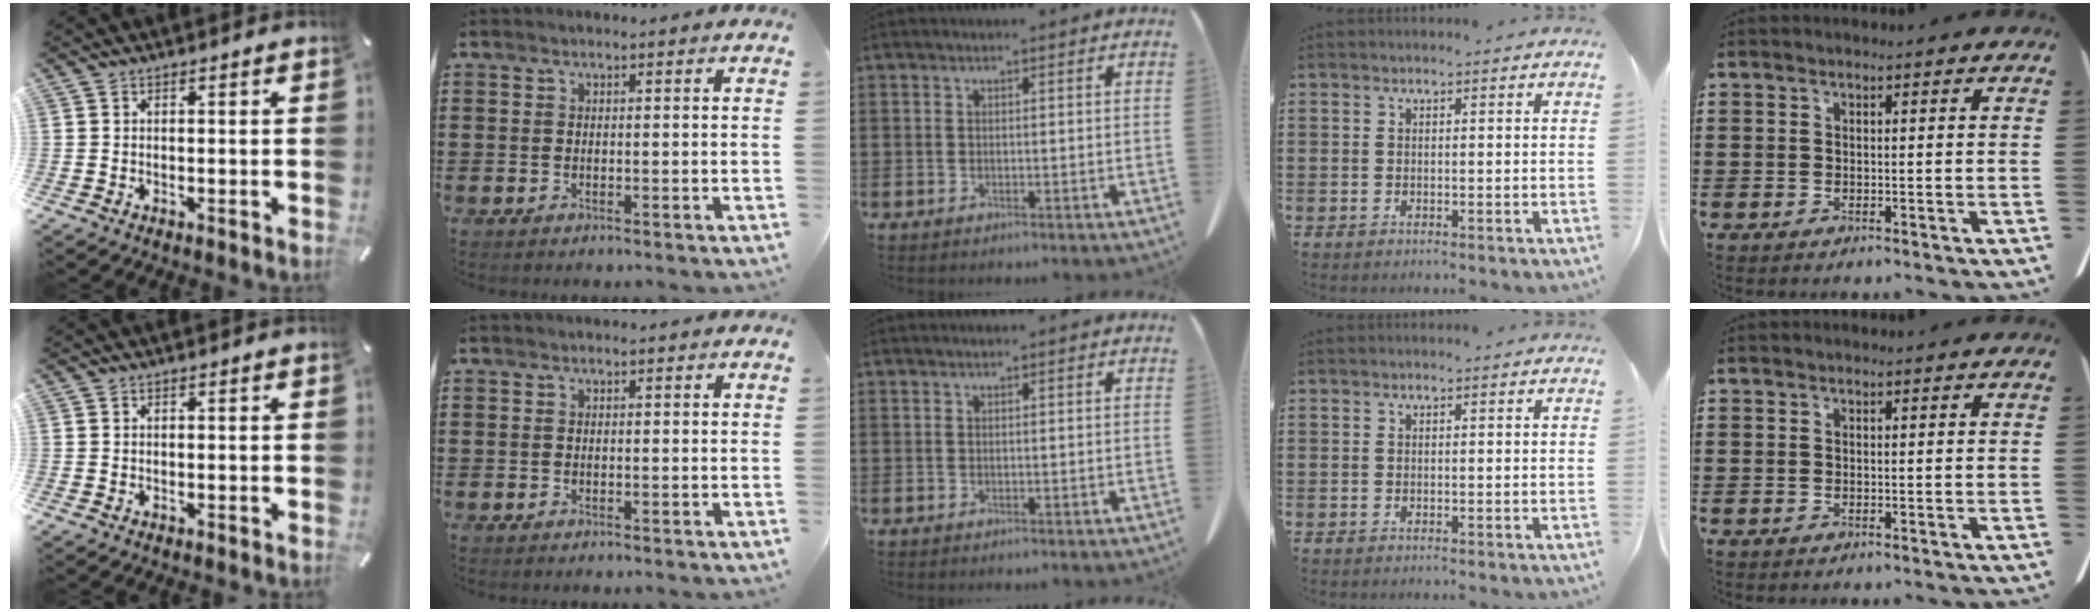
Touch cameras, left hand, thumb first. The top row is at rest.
{}